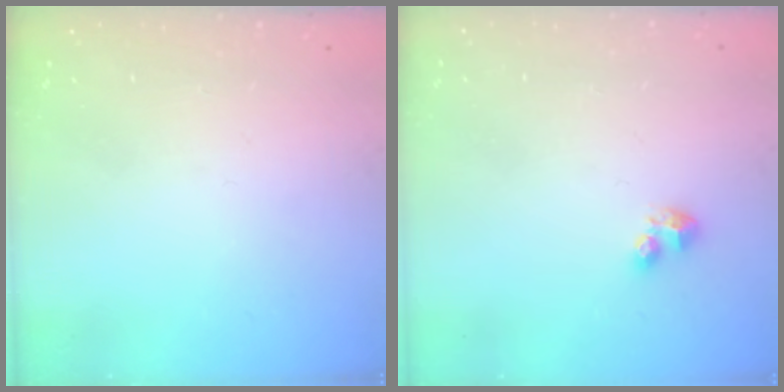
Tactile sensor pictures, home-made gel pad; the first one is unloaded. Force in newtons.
{"total": 2.3, "press": 2.2, "slide": 0.5}